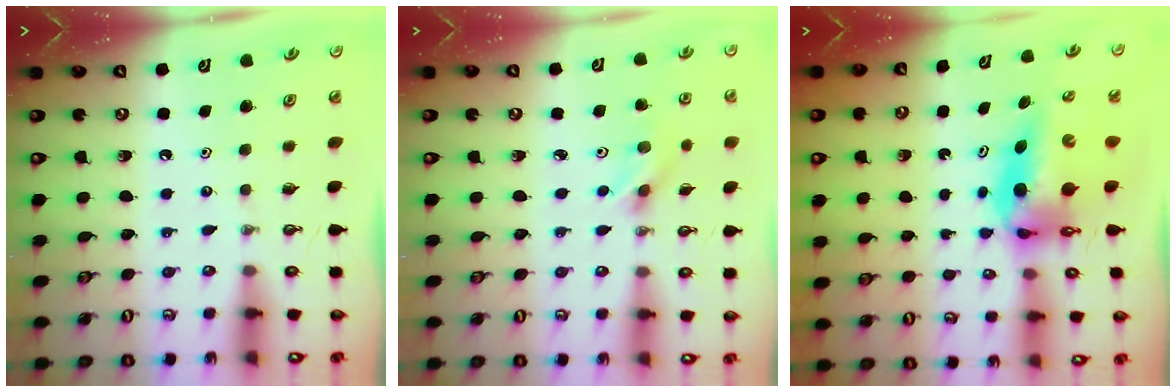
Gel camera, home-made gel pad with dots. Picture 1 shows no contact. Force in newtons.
{"total": 4.0, "press": 4.0, "slide": 0.8}
{"total": 8.0, "press": 7.8, "slide": 1.9}